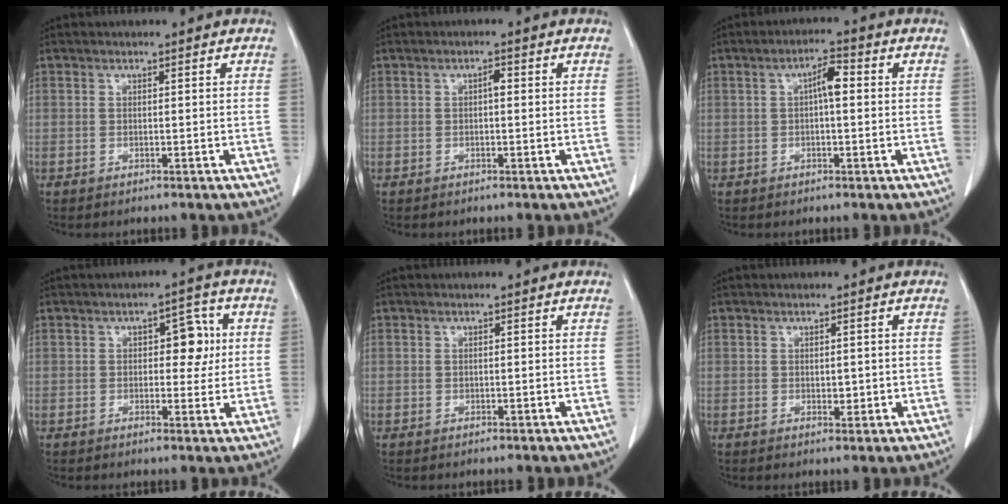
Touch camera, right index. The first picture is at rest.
{"total": 1.2, "force": [0.1, 0.4, 1.1], "torque": [-0.018, 0.004, 0.001]}
{"total": 3.8, "force": [0.5, 0.9, 3.6], "torque": [-0.061, 0.012, 0.004]}
{"total": 5.1, "force": [0.9, 2.6, 4.2], "torque": [-0.051, 0.016, 0.013]}
{"total": 0.0}
{"total": 1.7, "force": [-0.1, 1.0, 1.3], "torque": [-0.017, -0.002, 0.003]}